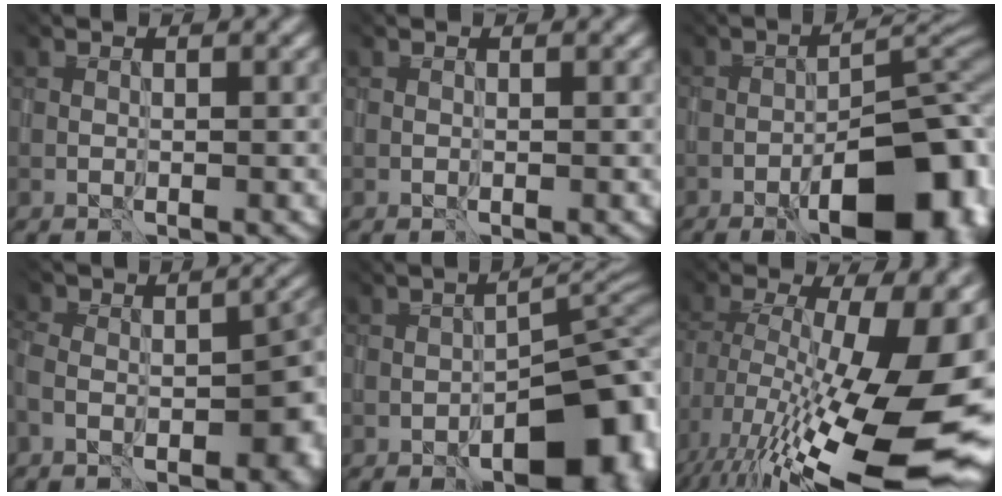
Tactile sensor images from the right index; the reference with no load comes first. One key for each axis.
{"total": 0.0}
{"total": 11.9, "fx": -7.6, "fy": 3.5, "fz": 8.5, "tx": -0.121, "ty": 0.000, "tz": -0.091}
{"total": 8.7, "fx": -4.9, "fy": 3.7, "fz": 6.1, "tx": -0.078, "ty": 0.000, "tz": -0.063}
{"total": 9.1, "fx": -6.1, "fy": 3.0, "fz": 6.0, "tx": -0.072, "ty": -0.003, "tz": -0.067}
{"total": 17.8, "fx": -4.2, "fy": 7.2, "fz": 15.7, "tx": -0.234, "ty": -0.032, "tz": -0.026}